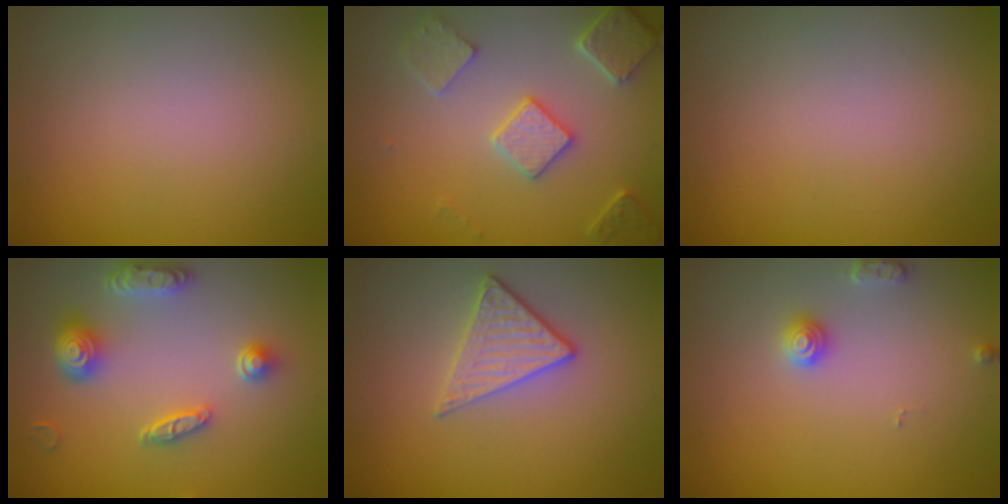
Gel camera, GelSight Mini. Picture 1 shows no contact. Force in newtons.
{"total": 4.1, "press": 3.5, "slide": 2.1}
{"total": 0.0}
{"total": 4.6, "press": 3.9, "slide": 2.5}
{"total": 2.9, "press": 2.6, "slide": 1.3}
{"total": 1.7, "press": 1.7, "slide": 0.3}